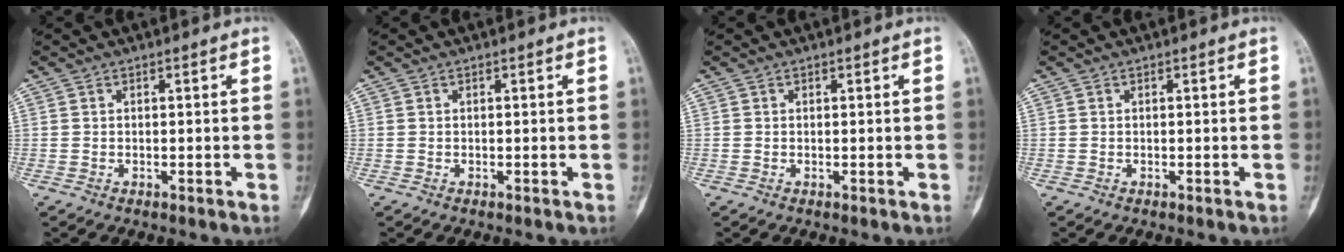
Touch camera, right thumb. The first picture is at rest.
{"total": 0.0}
{"total": 0.0}
{"total": 0.0}